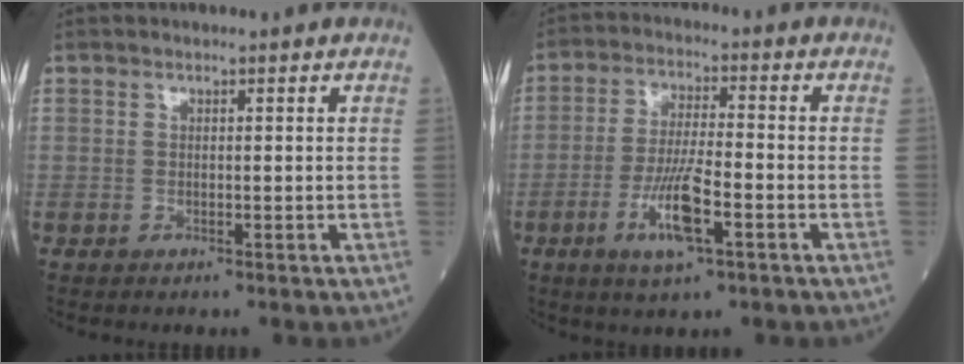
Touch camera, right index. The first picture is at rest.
{"total": 8.5, "force": [-3.4, 1.3, 7.7], "torque": [-0.151, -0.008, -0.061]}